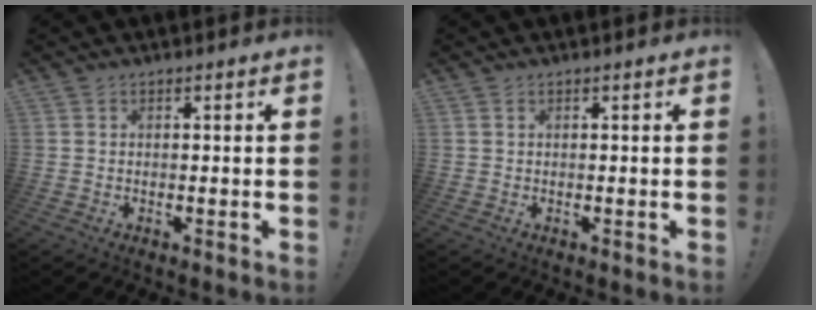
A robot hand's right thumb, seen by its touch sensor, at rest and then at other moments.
{"total": 0.0}